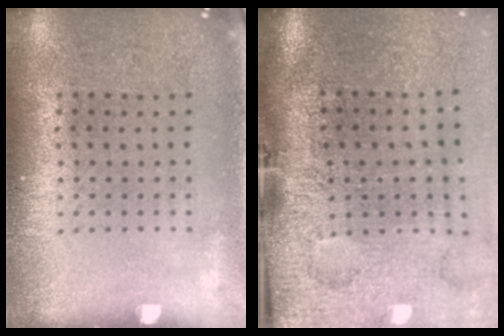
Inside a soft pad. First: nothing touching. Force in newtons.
{"total": 4.4, "press": 3.4, "slide": 2.8}